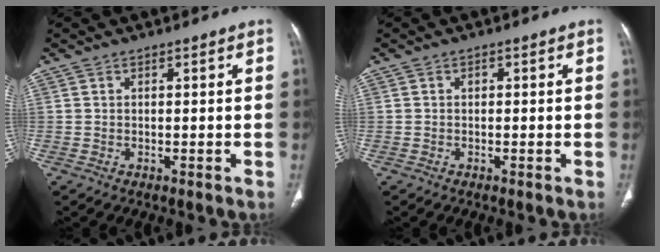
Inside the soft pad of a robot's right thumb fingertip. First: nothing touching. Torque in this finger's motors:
{"motor_torque": [0.06, 0.29, 0.00, 0.57, 0.02]}